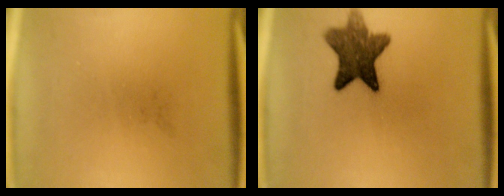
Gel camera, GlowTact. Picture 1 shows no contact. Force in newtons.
{"total": 9.5}